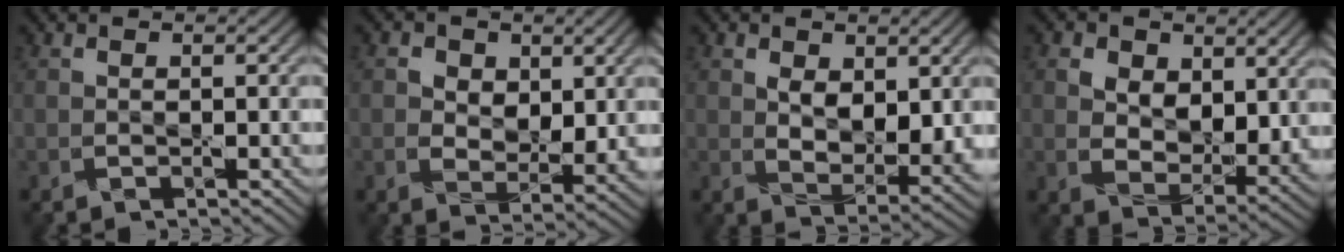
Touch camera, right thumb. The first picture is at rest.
{"total": 5.2, "force": [1.5, 3.7, 3.3], "torque": [-0.060, -0.010, 0.024]}
{"total": 6.1, "force": [1.5, 3.7, 4.7], "torque": [-0.092, -0.016, 0.032]}
{"total": 8.2, "force": [3.1, 5.7, 5.0], "torque": [-0.113, -0.012, 0.048]}